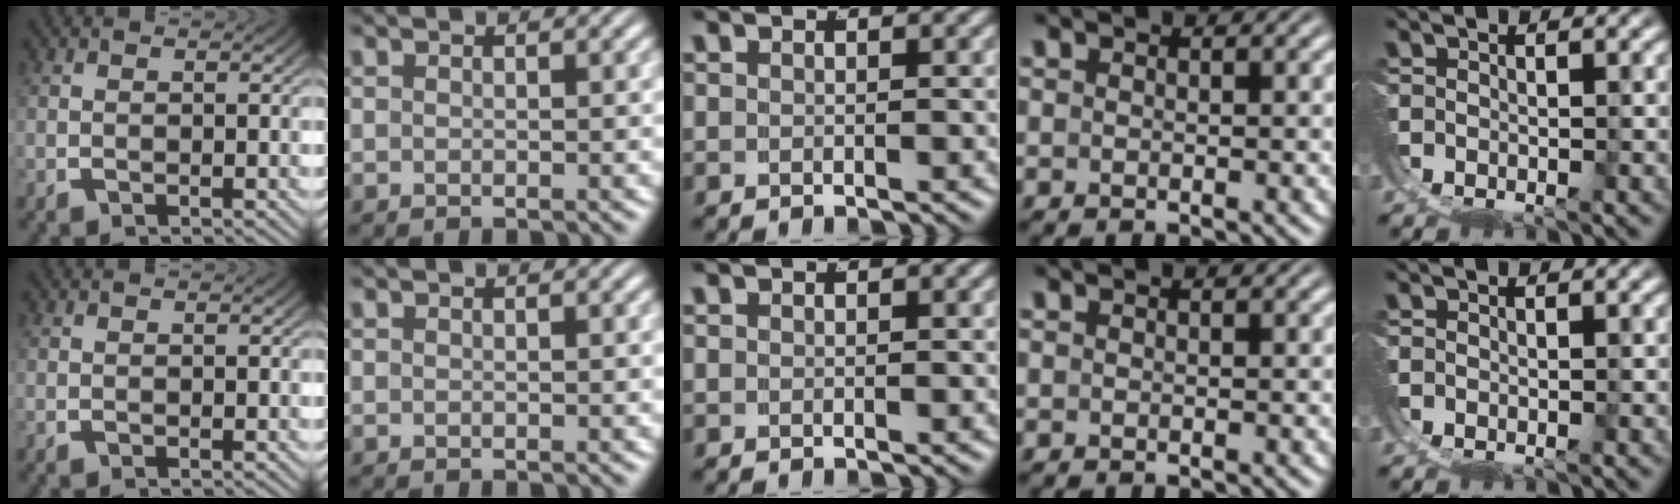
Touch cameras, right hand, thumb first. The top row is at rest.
{}